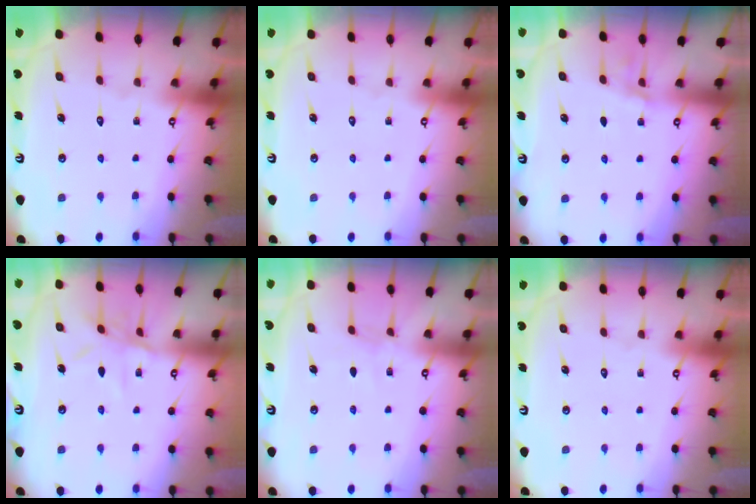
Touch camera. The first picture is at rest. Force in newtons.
{"total": 0.0}
{"total": 3.0, "press": 3.0, "slide": 0.4}
{"total": 7.5, "press": 7.5, "slide": 0.4}
{"total": 3.6, "press": 3.6, "slide": 0.4}
{"total": 0.0}